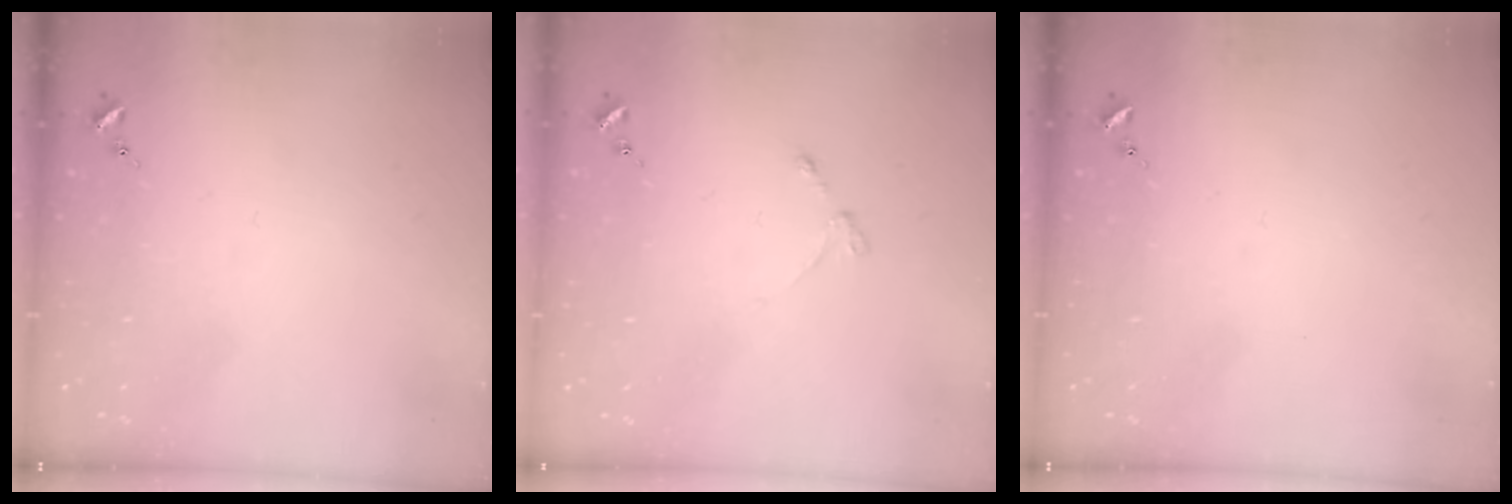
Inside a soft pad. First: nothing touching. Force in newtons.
{"total": 3.1, "press": 3.0, "slide": 0.4}
{"total": 0.0}